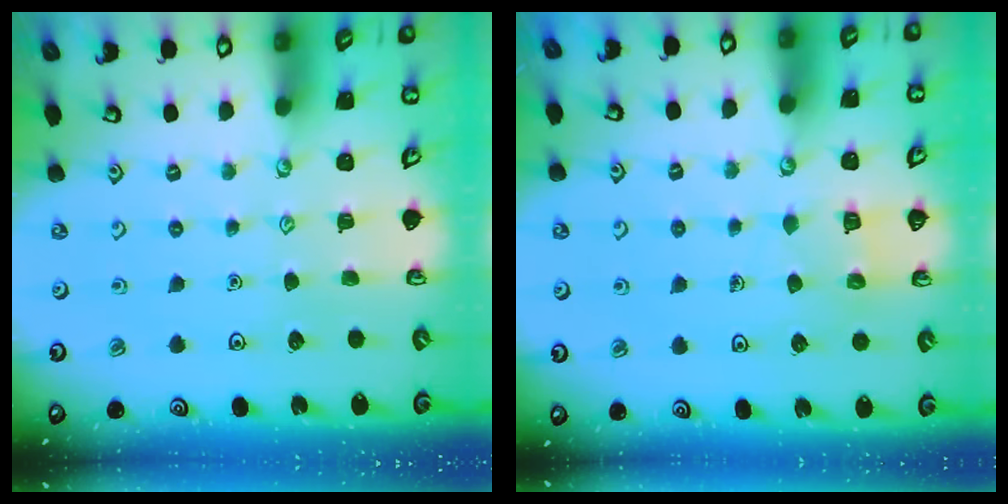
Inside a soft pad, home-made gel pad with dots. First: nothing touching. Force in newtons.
{"total": 4.1, "press": 4.1, "slide": 0.4}